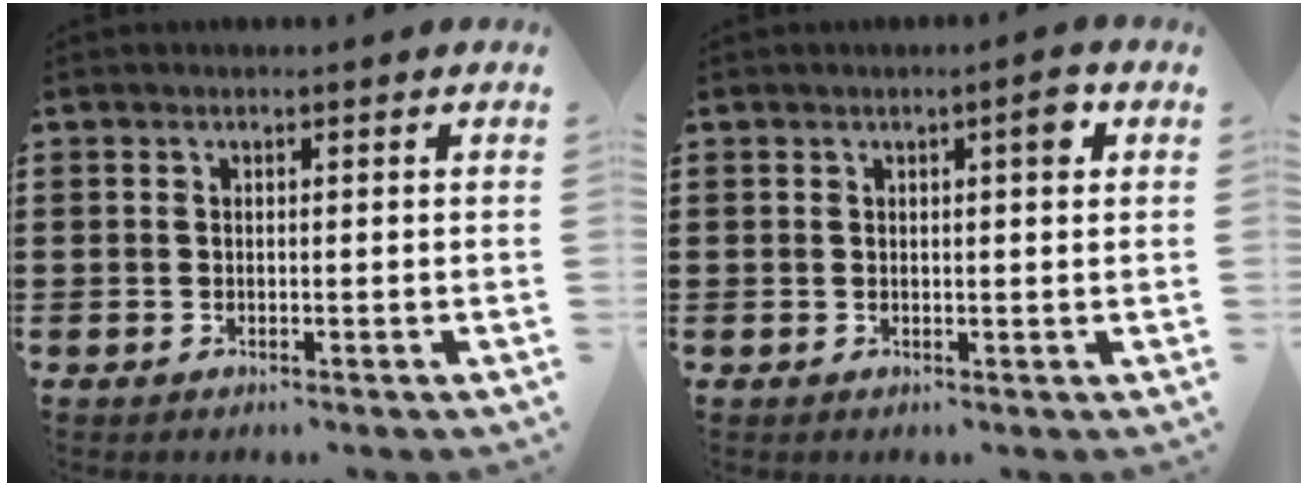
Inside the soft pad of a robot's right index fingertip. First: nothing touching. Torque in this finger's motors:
{"motor_torque": [0.50, -0.09, 0.04, 0.05]}